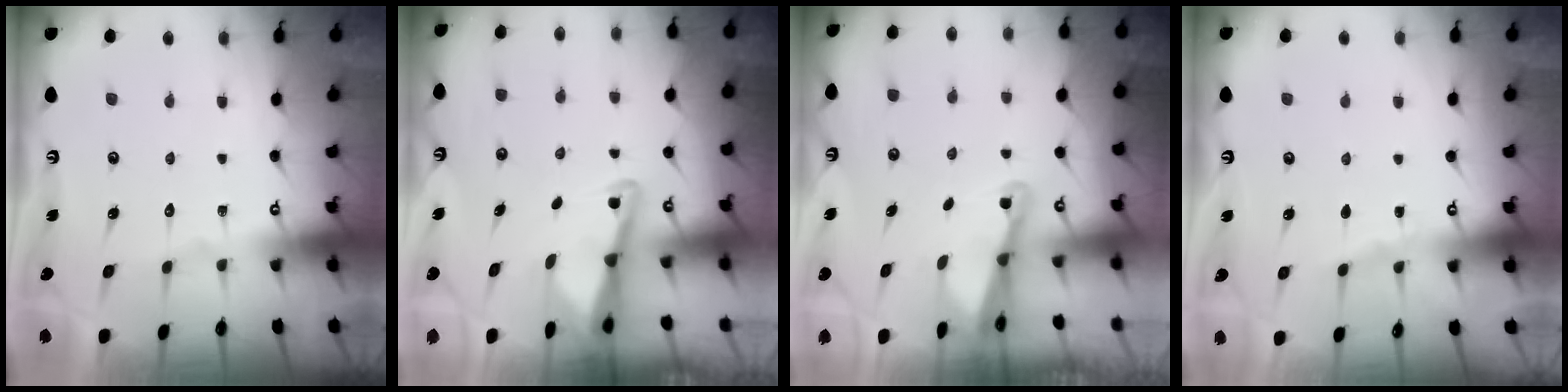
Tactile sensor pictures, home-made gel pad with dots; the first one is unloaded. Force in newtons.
{"total": 3.2, "press": 3.2, "slide": 0.4}
{"total": 1.8, "press": 1.8, "slide": 0.1}
{"total": 2.8, "press": 2.7, "slide": 0.3}